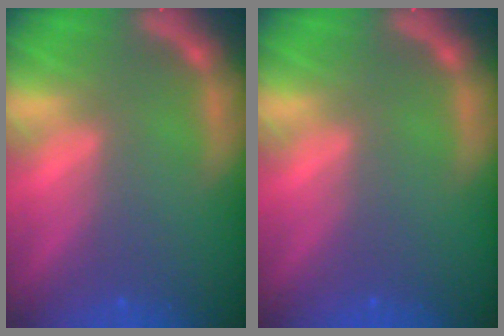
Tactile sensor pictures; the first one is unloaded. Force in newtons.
{"total": 0.0}